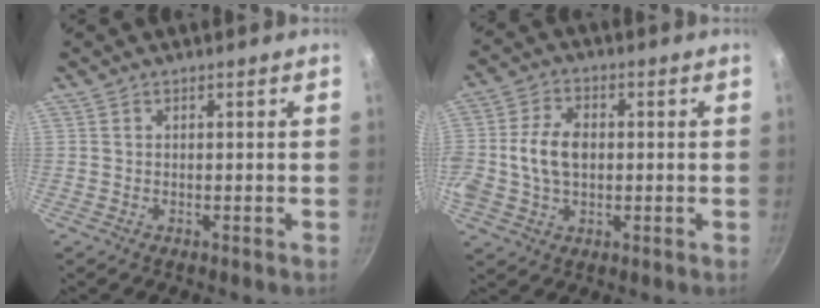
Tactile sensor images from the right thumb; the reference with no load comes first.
{"total": 10.1, "force": [-0.1, 7.0, 7.3], "torque": [-0.137, 0.021, -0.009]}